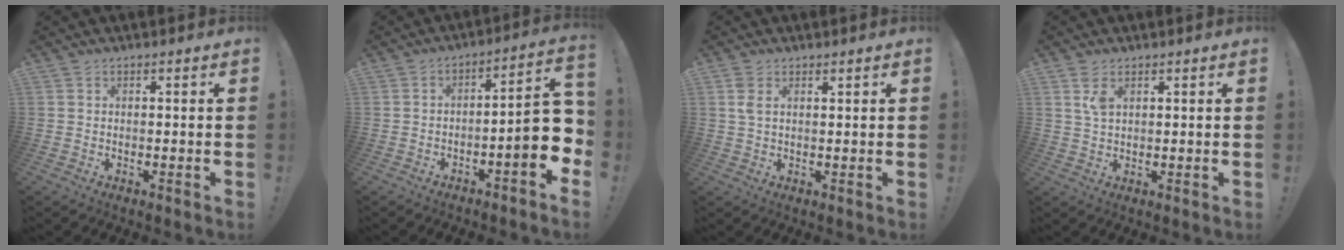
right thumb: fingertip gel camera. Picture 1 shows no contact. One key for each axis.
{"total": 10.7, "fx": -2.9, "fy": 2.2, "fz": 10.1, "tx": -0.128, "ty": 0.006, "tz": -0.050}
{"total": 3.1, "fx": 1.4, "fy": 1.5, "fz": 2.4, "tx": -0.039, "ty": -0.001, "tz": 0.023}
{"total": 3.8, "fx": 1.9, "fy": 1.8, "fz": 2.8, "tx": -0.049, "ty": -0.003, "tz": 0.031}